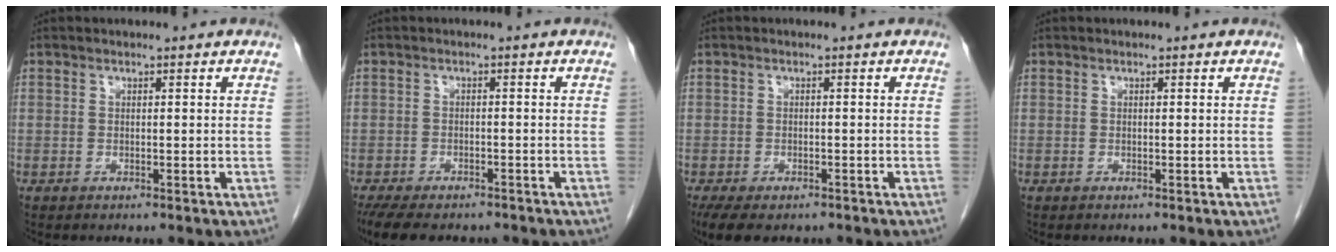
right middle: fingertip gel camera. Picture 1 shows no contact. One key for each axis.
{"total": 12.1, "fx": -9.9, "fy": 4.5, "fz": 5.3, "tx": -0.108, "ty": -0.008, "tz": -0.137}
{"total": 7.0, "fx": -5.1, "fy": 3.1, "fz": 3.6, "tx": -0.059, "ty": -0.011, "tz": -0.074}
{"total": 0.0}